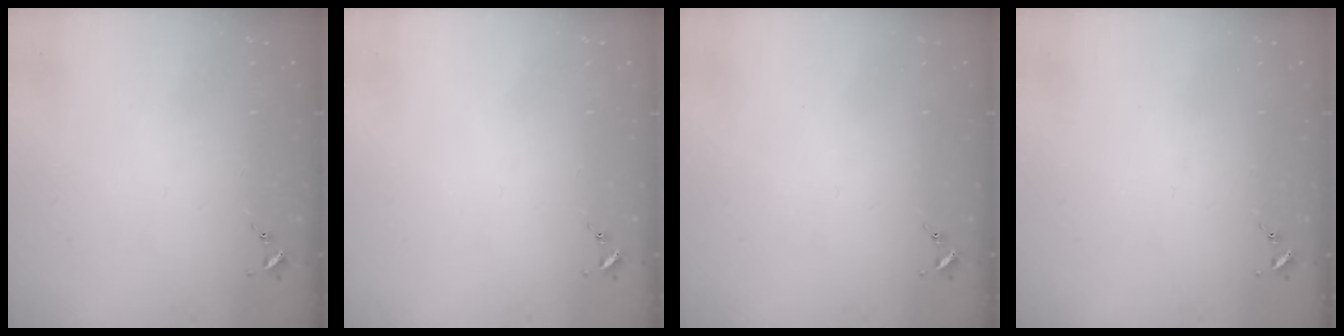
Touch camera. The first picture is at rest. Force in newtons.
{"total": 0.0}
{"total": 0.0}
{"total": 0.0}